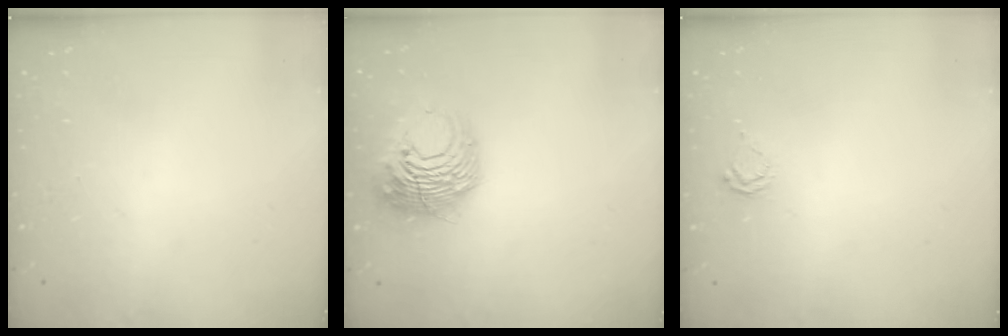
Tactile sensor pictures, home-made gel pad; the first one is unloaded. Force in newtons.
{"total": 13.3, "press": 13.1, "slide": 1.8}
{"total": 2.5, "press": 2.4, "slide": 0.3}